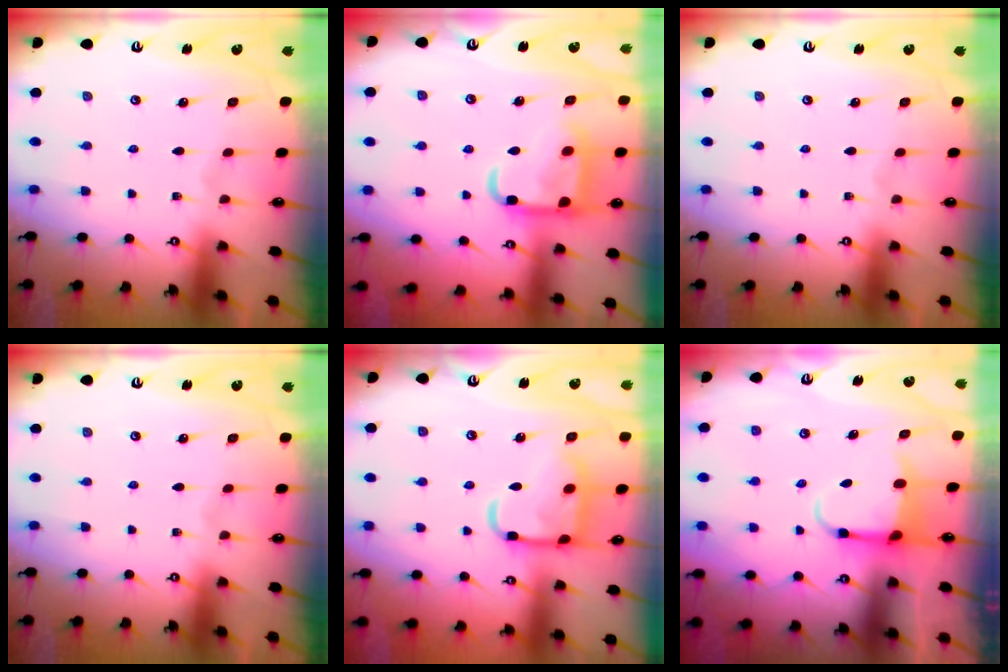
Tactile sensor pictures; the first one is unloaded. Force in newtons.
{"total": 14.8, "press": 14.7, "slide": 1.4}
{"total": 0.0}
{"total": 0.0}
{"total": 15.6, "press": 15.5, "slide": 1.4}
{"total": 3.8, "press": 3.7, "slide": 1.0}